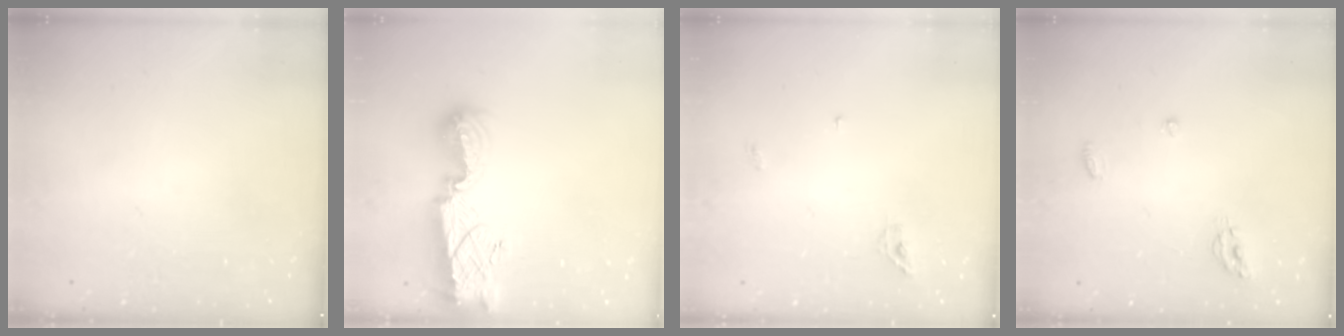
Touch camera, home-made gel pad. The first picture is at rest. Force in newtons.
{"total": 12.3, "press": 12.3, "slide": 0.8}
{"total": 4.3, "press": 4.3, "slide": 0.1}
{"total": 4.9, "press": 4.8, "slide": 0.4}